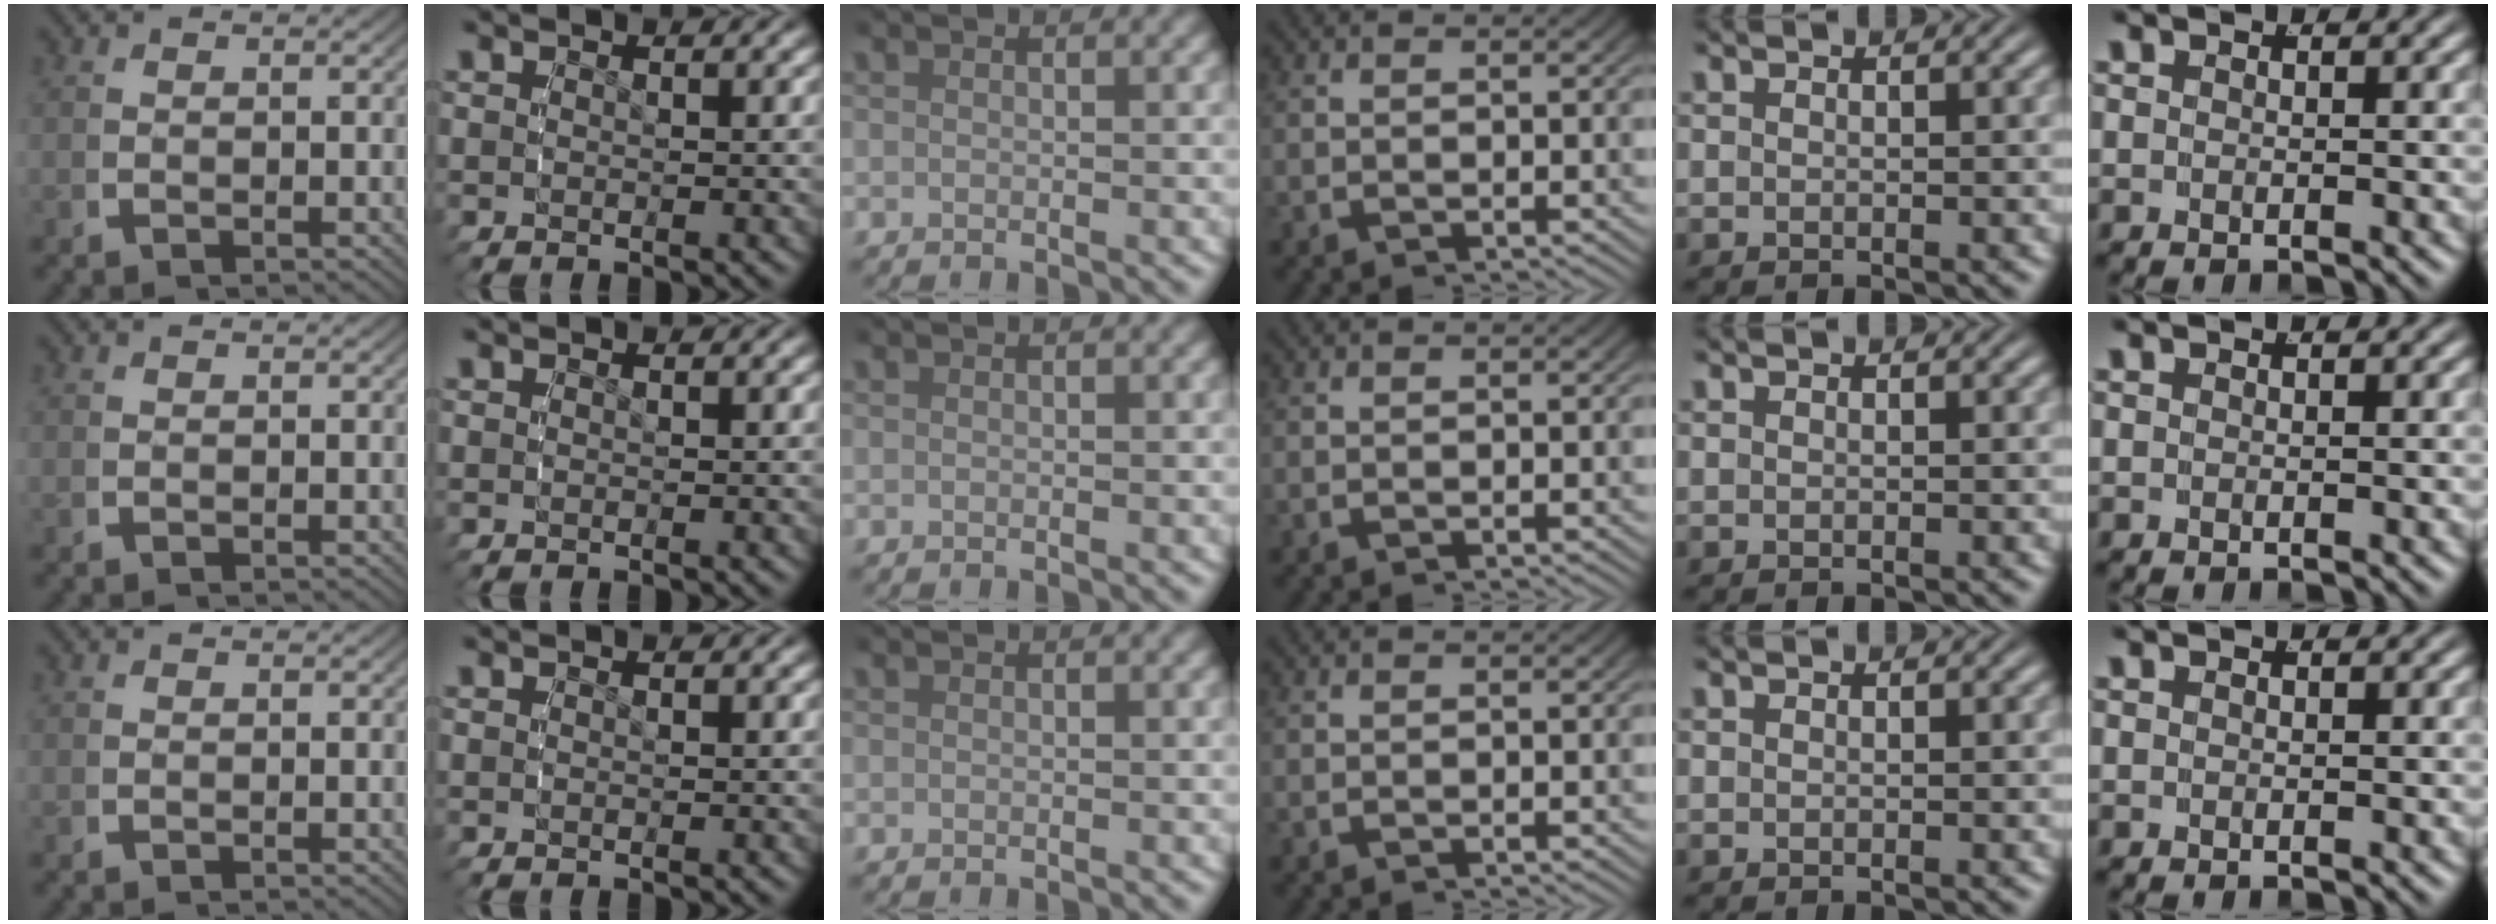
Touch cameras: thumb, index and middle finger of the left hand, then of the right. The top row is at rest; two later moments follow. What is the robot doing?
{"motion": "reach", "object": "stress ball aka squeeze ball"}